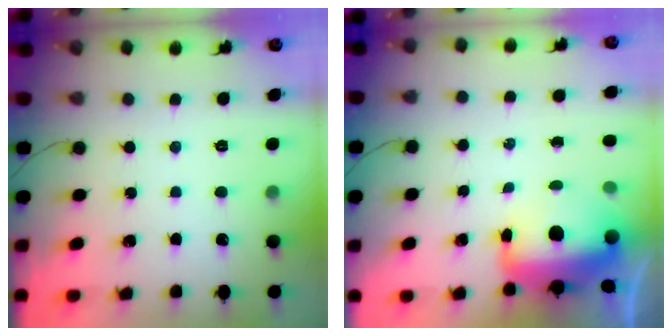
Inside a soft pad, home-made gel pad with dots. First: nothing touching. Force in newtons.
{"total": 12.6, "press": 12.2, "slide": 3.2}